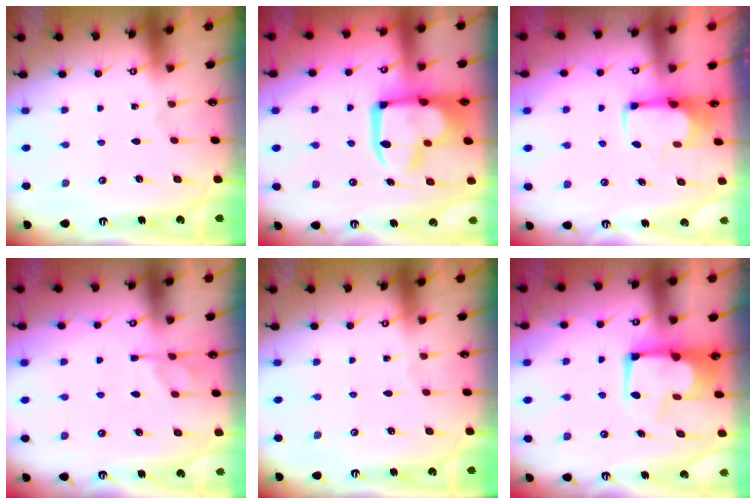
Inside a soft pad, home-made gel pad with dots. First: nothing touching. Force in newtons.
{"total": 15.1, "press": 15.0, "slide": 1.7}
{"total": 1.8, "press": 1.7, "slide": 0.6}
{"total": 1.3, "press": 0.4, "slide": 1.2}
{"total": 0.0}
{"total": 5.9, "press": 5.8, "slide": 0.6}